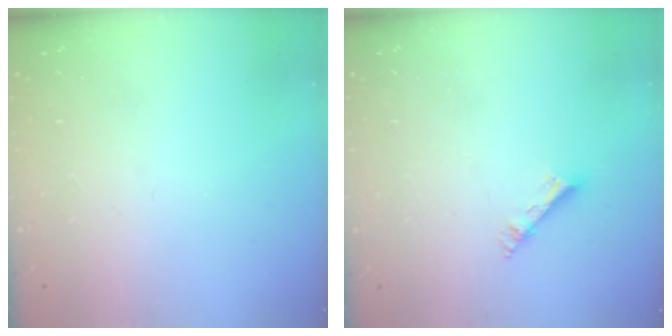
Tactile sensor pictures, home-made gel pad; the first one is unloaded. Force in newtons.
{"total": 3.6, "press": 3.5, "slide": 0.3}